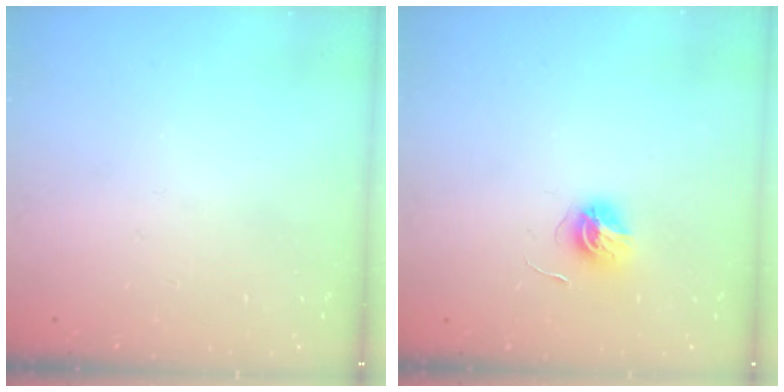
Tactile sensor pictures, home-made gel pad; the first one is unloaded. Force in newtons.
{"total": 5.6, "press": 5.6, "slide": 0.6}